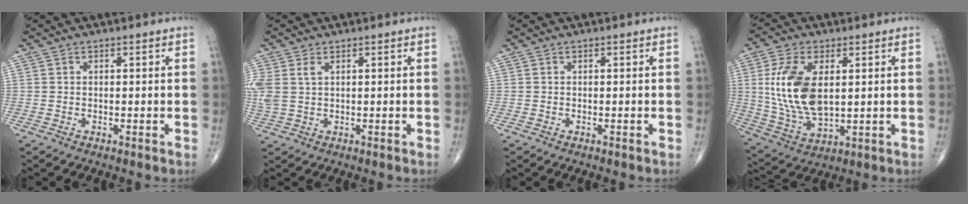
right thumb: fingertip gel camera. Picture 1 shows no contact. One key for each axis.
{"total": 4.6, "fx": 1.5, "fy": 2.5, "fz": 3.5, "tx": -0.103, "ty": 0.012, "tz": 0.040}
{"total": 0.0}
{"total": 14.8, "fx": 2.4, "fy": 7.9, "fz": 12.2, "tx": -0.245, "ty": -0.014, "tz": 0.056}